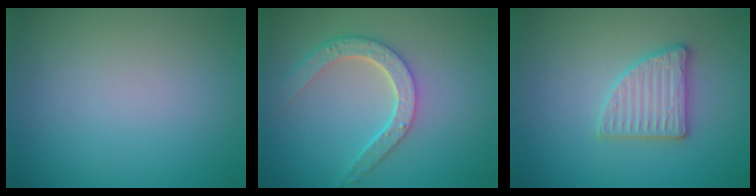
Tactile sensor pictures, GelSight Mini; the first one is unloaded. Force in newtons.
{"total": 4.6, "press": 3.6, "slide": 2.8}
{"total": 2.9, "press": 2.8, "slide": 0.5}